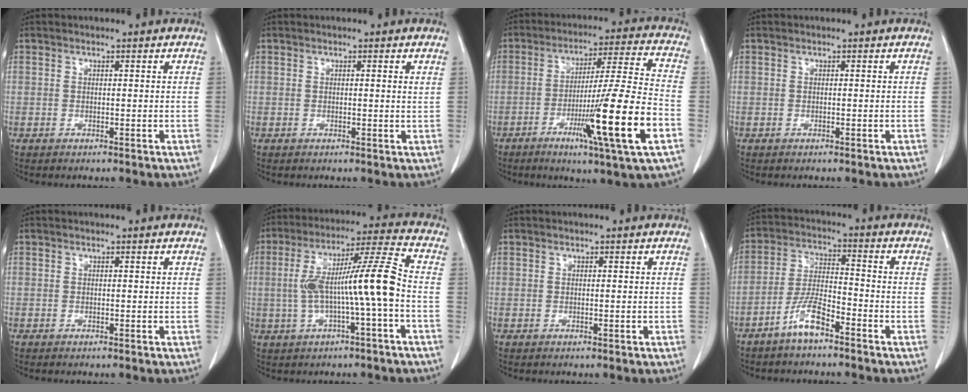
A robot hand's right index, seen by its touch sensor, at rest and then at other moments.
{"total": 0.7, "force": [0.4, -0.1, 0.6], "torque": [-0.008, 0.000, 0.003]}
{"total": 17.2, "force": [-6.1, -1.4, 16.0], "torque": [-0.272, -0.019, -0.103]}
{"total": 0.0}
{"total": 0.0}
{"total": 12.6, "force": [-1.5, 0.1, 12.5], "torque": [-0.227, 0.028, -0.028]}
{"total": 0.0}
{"total": 6.5, "force": [-4.4, 1.2, 4.6], "torque": [-0.099, 0.001, -0.088]}